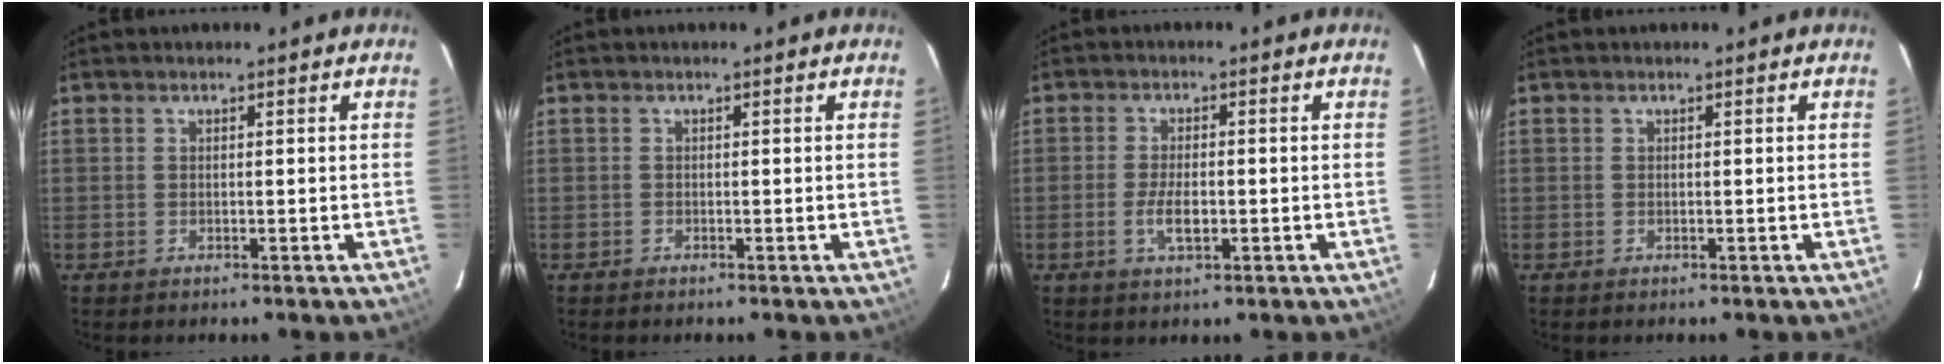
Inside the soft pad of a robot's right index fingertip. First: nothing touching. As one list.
[{"total": 0.0}, {"total": 4.2, "force": [-1.2, 1.4, 3.7], "torque": [-0.076, -0.006, -0.022]}, {"total": 0.0}]